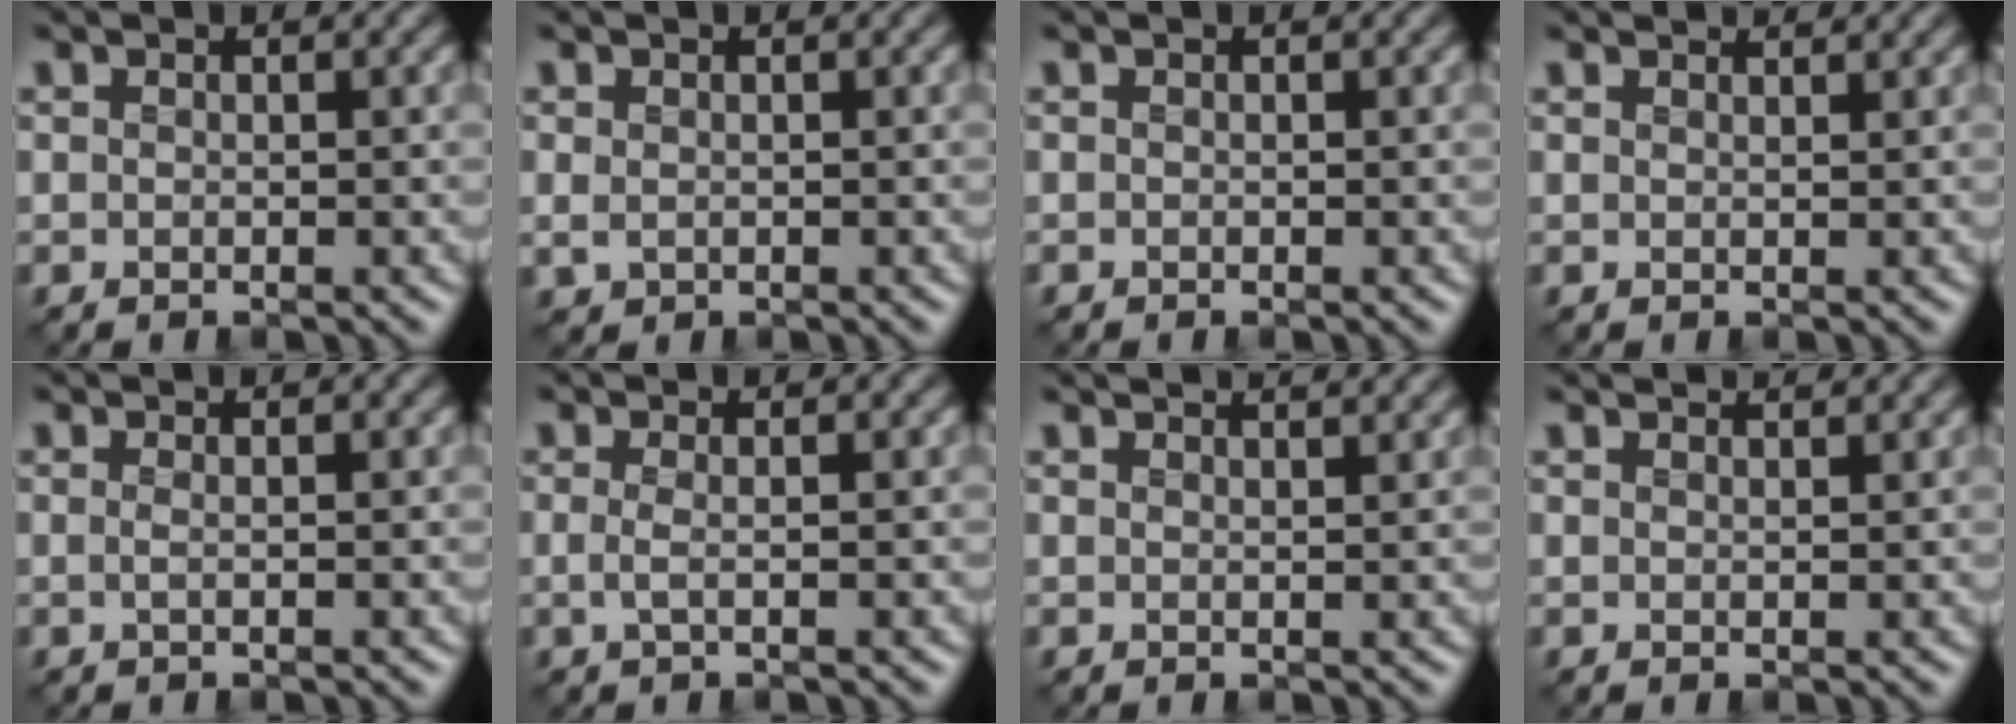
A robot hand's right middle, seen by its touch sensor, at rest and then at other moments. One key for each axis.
{"total": 1.0, "fx": 0.0, "fy": 0.8, "fz": 0.6, "tx": -0.017, "ty": -0.004, "tz": 0.003}
{"total": 0.0}
{"total": 2.3, "fx": 2.2, "fy": 0.4, "fz": 0.7, "tx": -0.014, "ty": -0.001, "tz": 0.022}
{"total": 0.6, "fx": -0.1, "fy": 0.2, "fz": 0.6, "tx": -0.014, "ty": -0.002, "tz": -0.006}
{"total": 1.2, "fx": -0.3, "fy": 0.3, "fz": 1.1, "tx": -0.027, "ty": -0.004, "tz": -0.010}
{"total": 3.7, "fx": 3.1, "fy": 1.1, "fz": 1.6, "tx": -0.008, "ty": 0.021, "tz": 0.012}
{"total": 2.7, "fx": 2.4, "fy": 0.6, "fz": 0.9, "tx": -0.012, "ty": 0.004, "tz": 0.017}